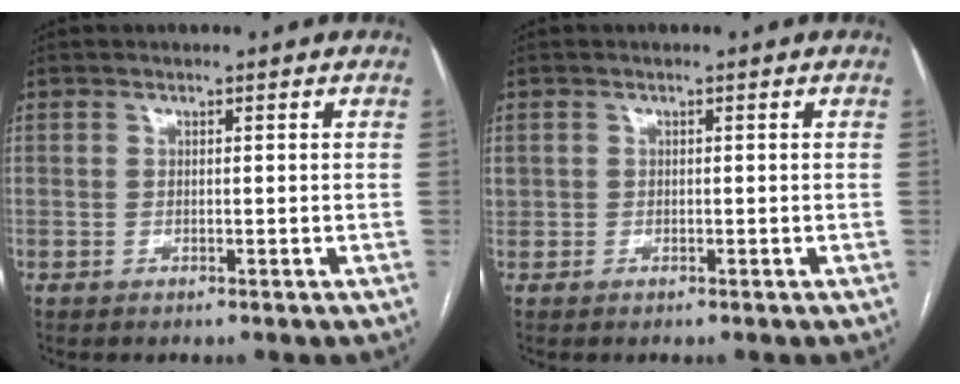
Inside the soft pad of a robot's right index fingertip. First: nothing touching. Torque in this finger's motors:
{"motor_torque": [-0.03, -0.04, -0.03, -0.01]}